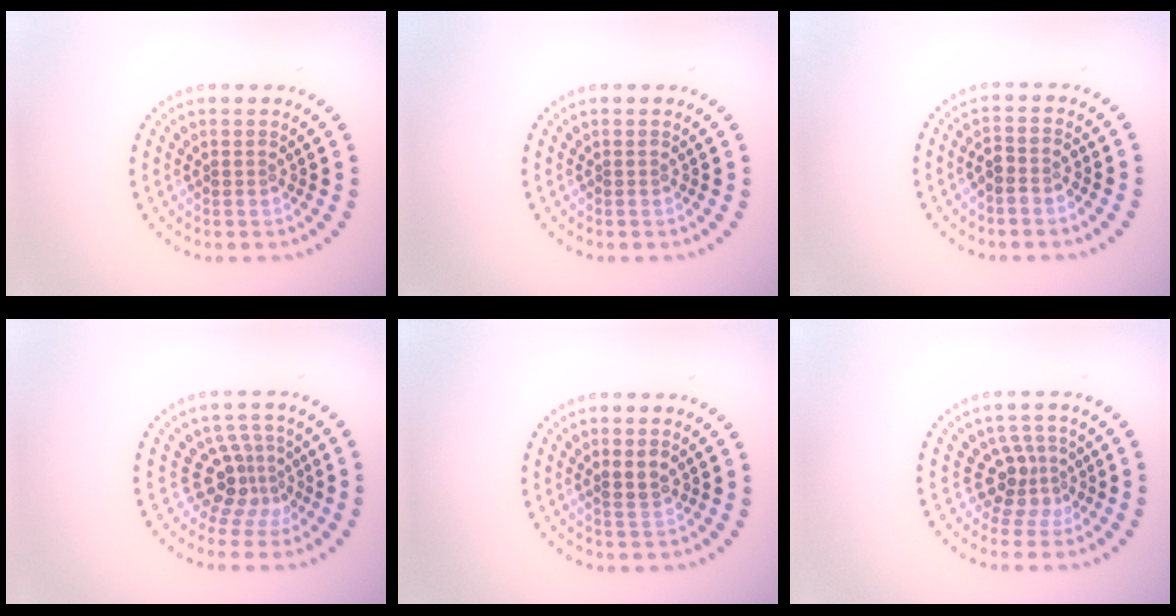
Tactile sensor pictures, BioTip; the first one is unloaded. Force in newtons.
{"total": 0.0}
{"total": 1.8, "press": 1.6, "slide": 0.9}
{"total": 3.7, "press": 2.6, "slide": 2.7}
{"total": 1.9, "press": 1.8, "slide": 0.6}
{"total": 3.1, "press": 2.3, "slide": 2.0}